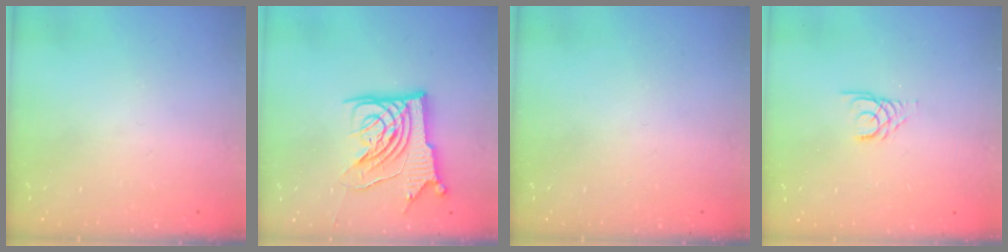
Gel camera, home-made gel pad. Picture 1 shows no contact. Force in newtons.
{"total": 13.3, "press": 13.1, "slide": 1.9}
{"total": 0.0}
{"total": 3.0, "press": 2.9, "slide": 0.3}